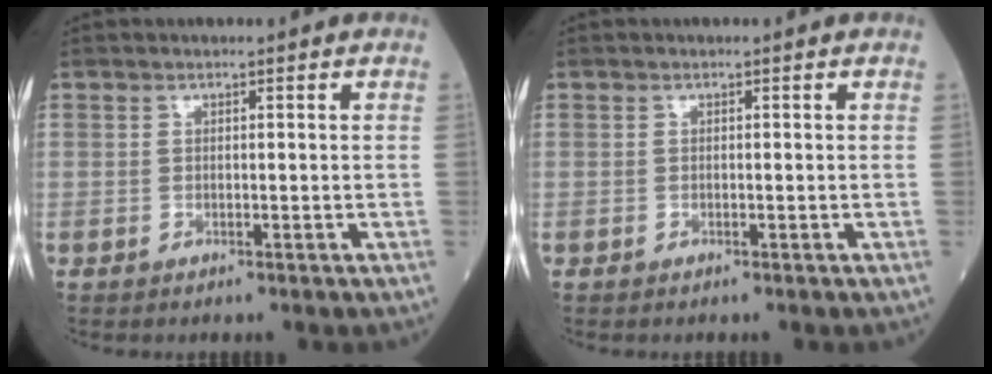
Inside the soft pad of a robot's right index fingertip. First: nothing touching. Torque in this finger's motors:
{"motor_torque": [0.04, 0.00, 0.05, -0.01]}